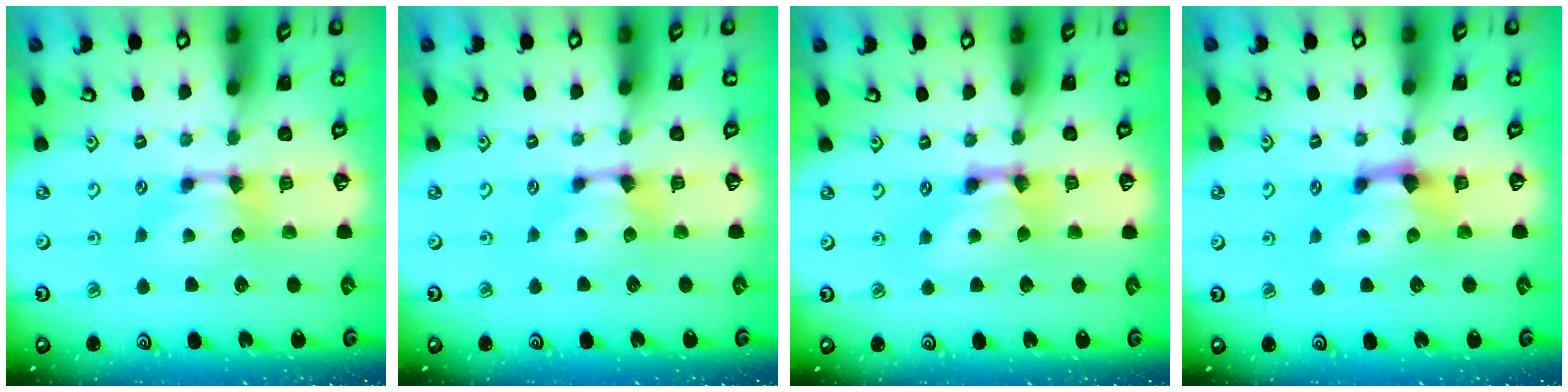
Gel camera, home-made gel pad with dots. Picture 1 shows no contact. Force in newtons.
{"total": 1.1, "press": 0.4, "slide": 1.0}
{"total": 2.7, "press": 2.7, "slide": 0.2}
{"total": 1.7, "press": 1.1, "slide": 1.3}